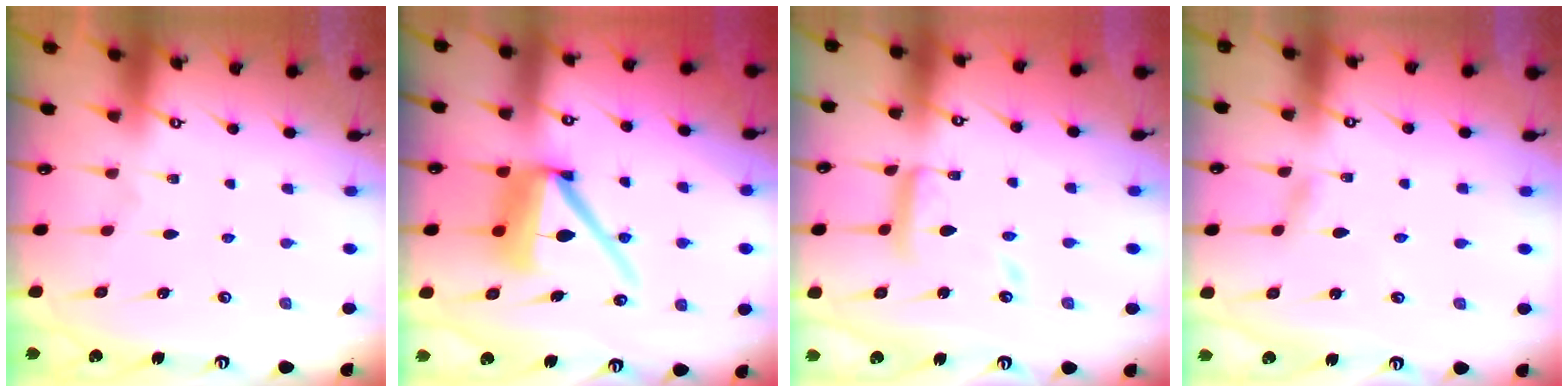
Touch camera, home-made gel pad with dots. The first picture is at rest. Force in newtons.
{"total": 13.0, "press": 13.0, "slide": 1.2}
{"total": 12.3, "press": 12.2, "slide": 1.1}
{"total": 1.5, "press": 1.5, "slide": 0.1}